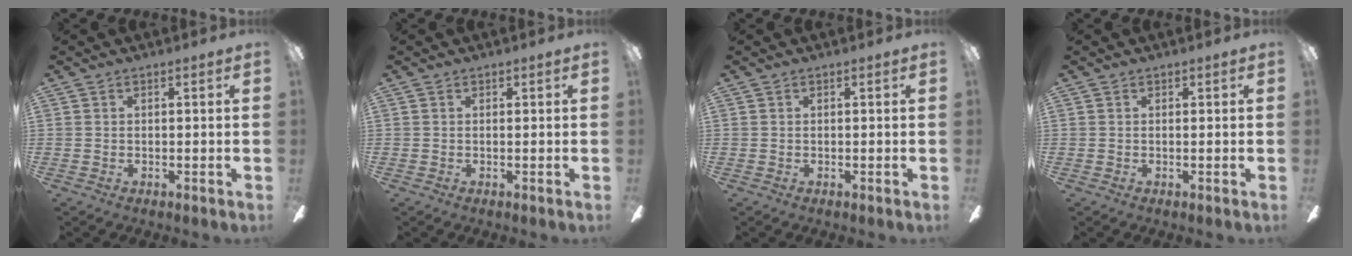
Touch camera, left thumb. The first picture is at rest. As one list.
[{"total": 0.0}, {"total": 0.0}, {"total": 0.0}]